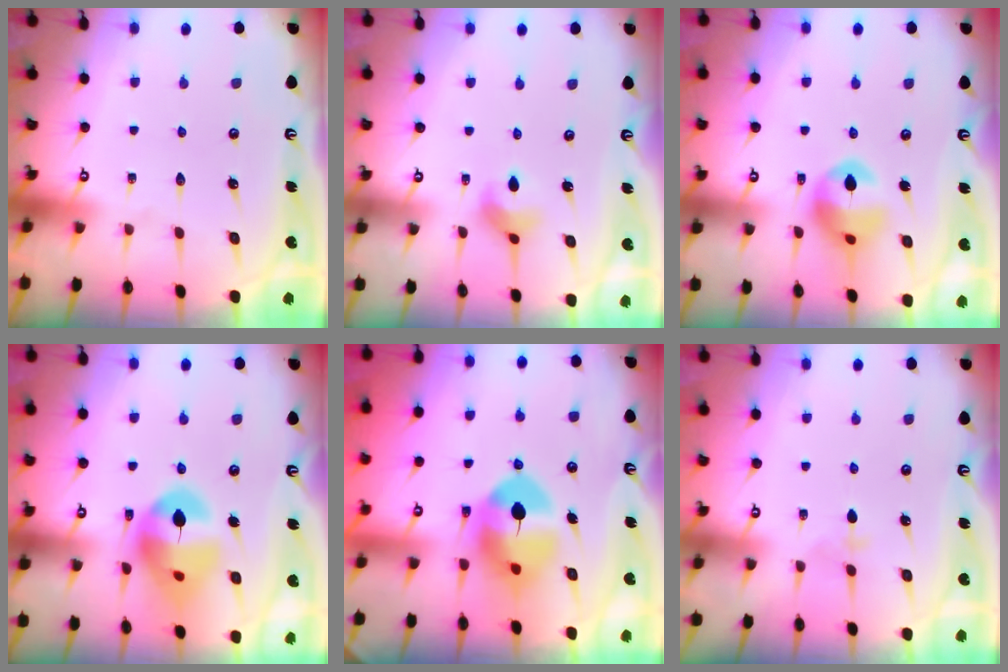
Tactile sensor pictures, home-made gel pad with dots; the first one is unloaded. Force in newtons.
{"total": 4.4, "press": 4.3, "slide": 0.6}
{"total": 12.7, "press": 12.6, "slide": 1.5}
{"total": 15.1, "press": 15.0, "slide": 1.9}
{"total": 10.0, "press": 9.9, "slide": 1.3}
{"total": 1.9, "press": 1.9, "slide": 0.4}